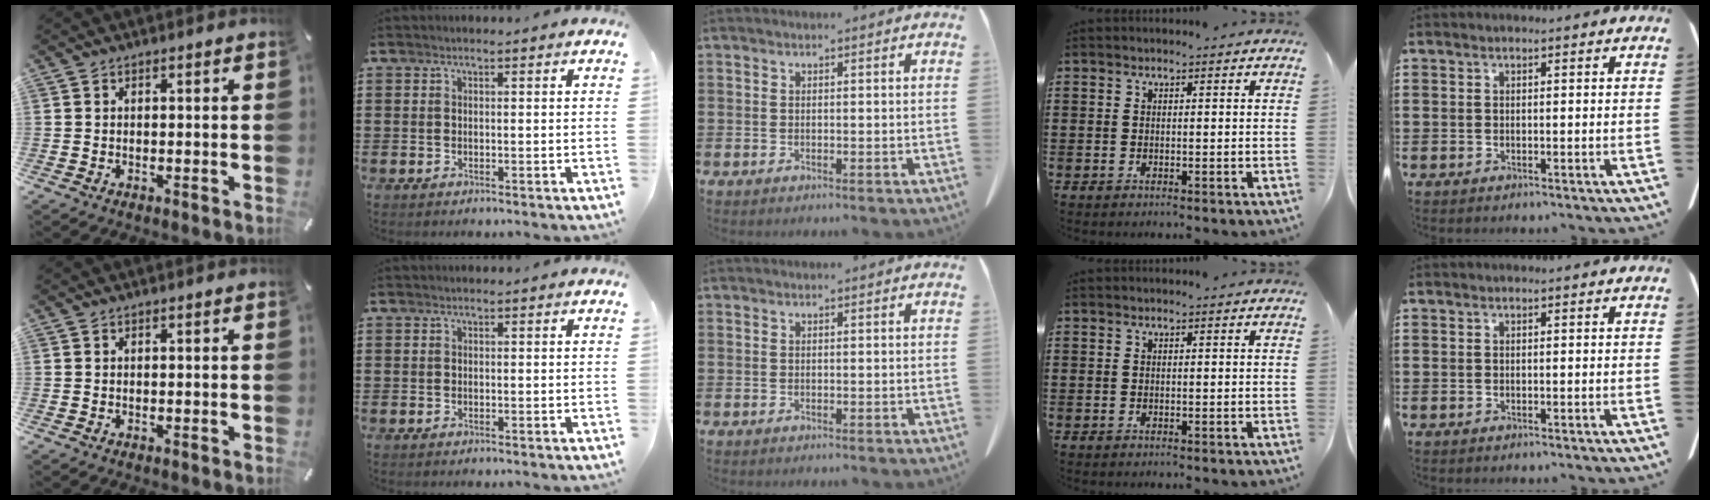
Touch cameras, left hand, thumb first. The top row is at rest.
{}